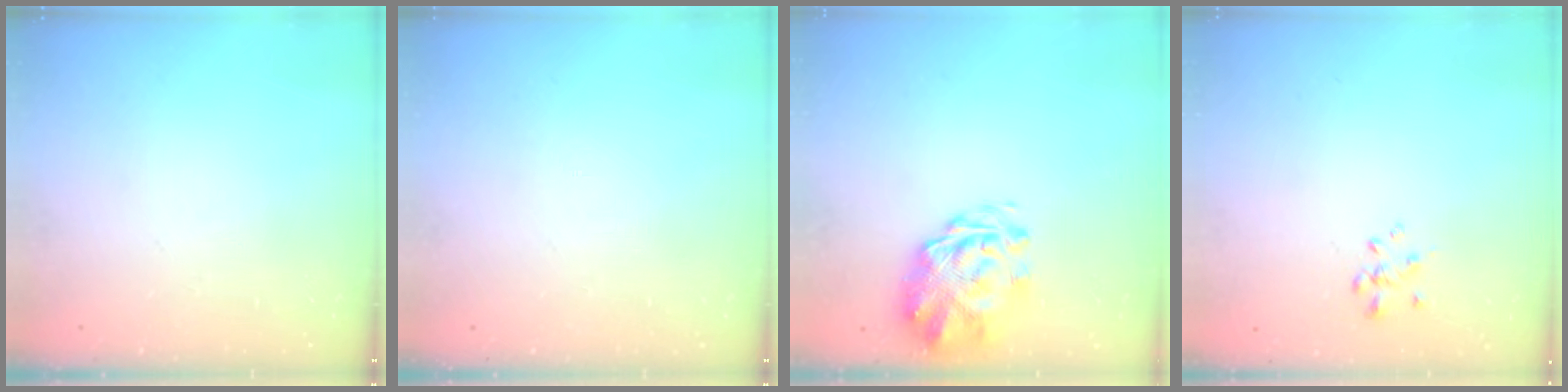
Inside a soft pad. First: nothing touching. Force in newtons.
{"total": 0.0}
{"total": 2.9, "press": 2.5, "slide": 1.5}
{"total": 0.6, "press": 0.5, "slide": 0.3}